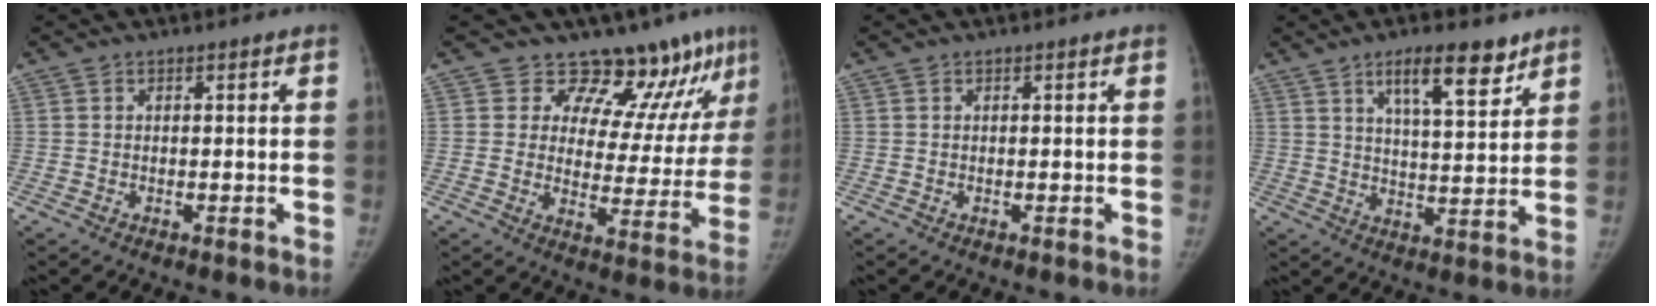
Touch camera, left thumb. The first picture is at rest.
{"total": 13.2, "force": [10.8, 5.5, 5.4], "torque": [-0.026, -0.082, 0.138]}
{"total": 0.0}
{"total": 10.5, "force": [6.6, 3.1, 7.5], "torque": [-0.100, -0.038, 0.109]}